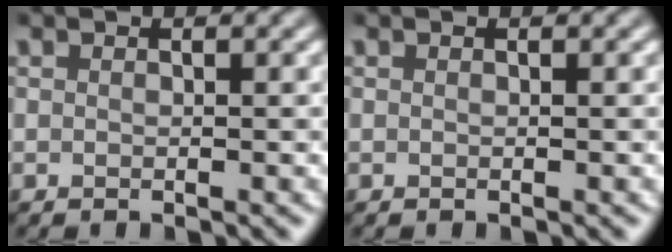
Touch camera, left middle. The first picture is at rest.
{"total": 0.0}